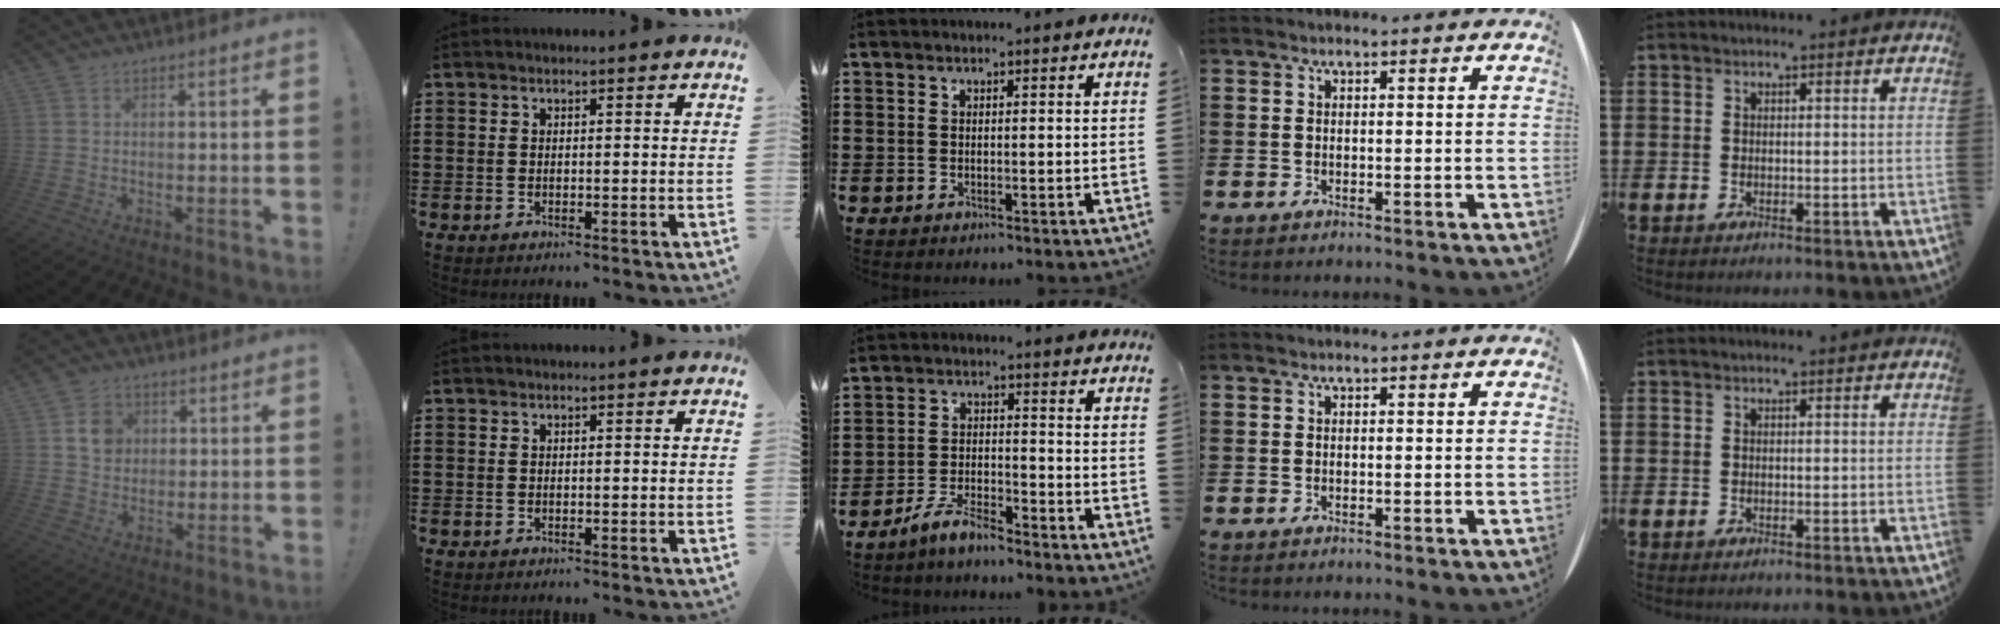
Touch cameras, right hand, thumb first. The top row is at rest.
{"thumb": {"total": 6.9, "force": [2.0, 6.1, 2.5], "torque": [-0.019, -0.006, 0.038]}, "middle": {"total": 5.6, "force": [-5.2, 1.1, 2.0], "torque": [-0.044, 0.005, -0.103]}}